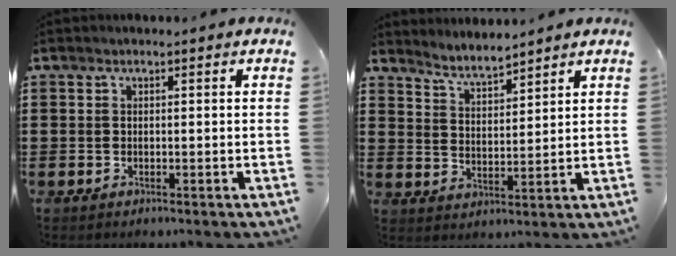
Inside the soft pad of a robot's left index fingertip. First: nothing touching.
{"total": 4.0, "force": [3.9, 0.0, 0.5], "torque": [-0.025, -0.018, 0.068]}